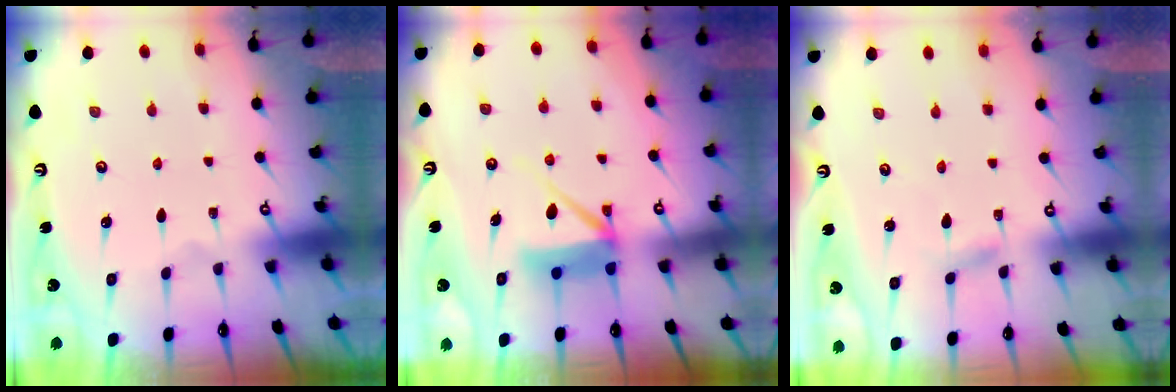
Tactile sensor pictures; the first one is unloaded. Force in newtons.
{"total": 7.9, "press": 7.8, "slide": 0.7}
{"total": 2.7, "press": 2.7, "slide": 0.4}